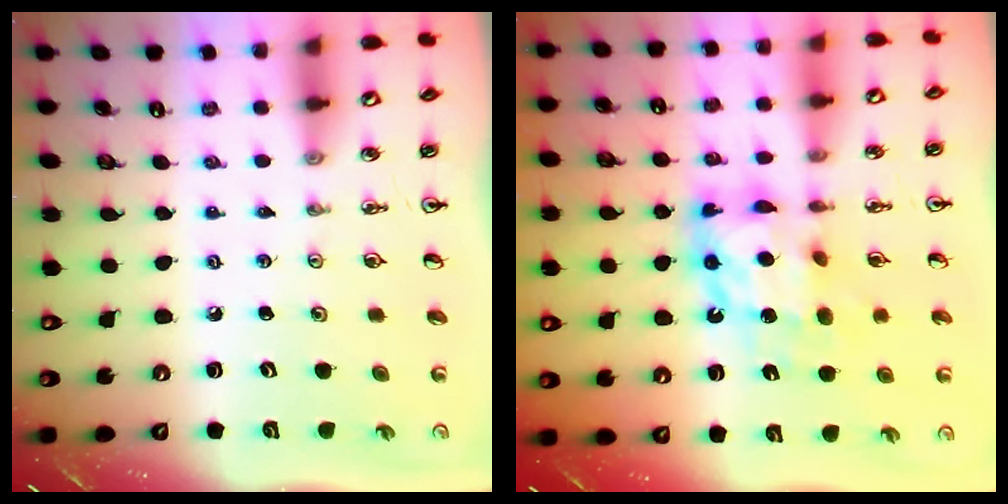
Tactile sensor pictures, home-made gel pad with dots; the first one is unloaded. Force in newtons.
{"total": 12.7, "press": 12.7, "slide": 1.5}